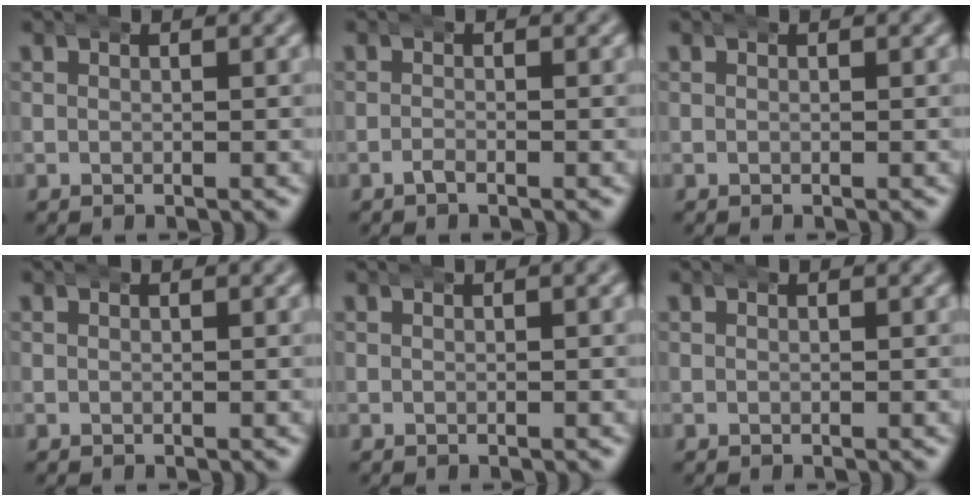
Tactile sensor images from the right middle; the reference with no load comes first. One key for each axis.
{"total": 0.7, "fx": -0.6, "fy": 0.1, "fz": 0.3, "tx": -0.005, "ty": -0.001, "tz": -0.016}
{"total": 0.0}
{"total": 0.0}
{"total": 0.0}
{"total": 0.0}